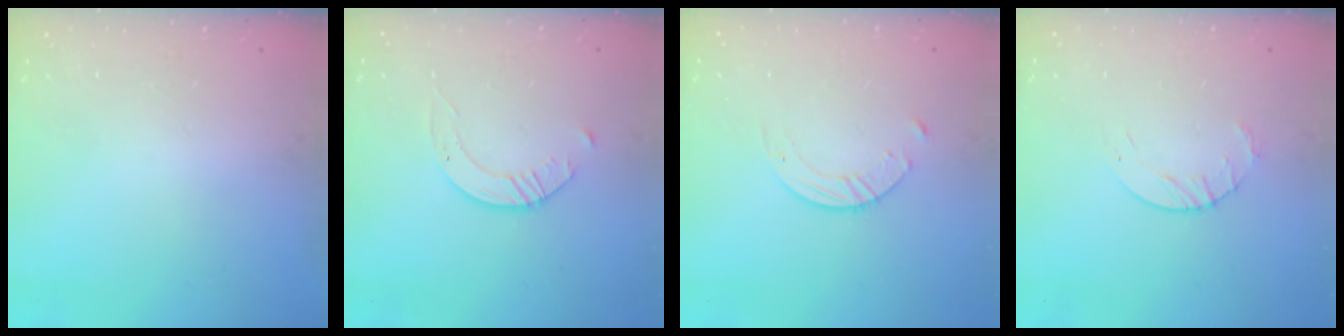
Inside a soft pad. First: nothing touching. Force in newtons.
{"total": 2.7, "press": 2.7, "slide": 0.3}
{"total": 1.4, "press": 1.4, "slide": 0.2}
{"total": 3.5, "press": 3.5, "slide": 0.4}